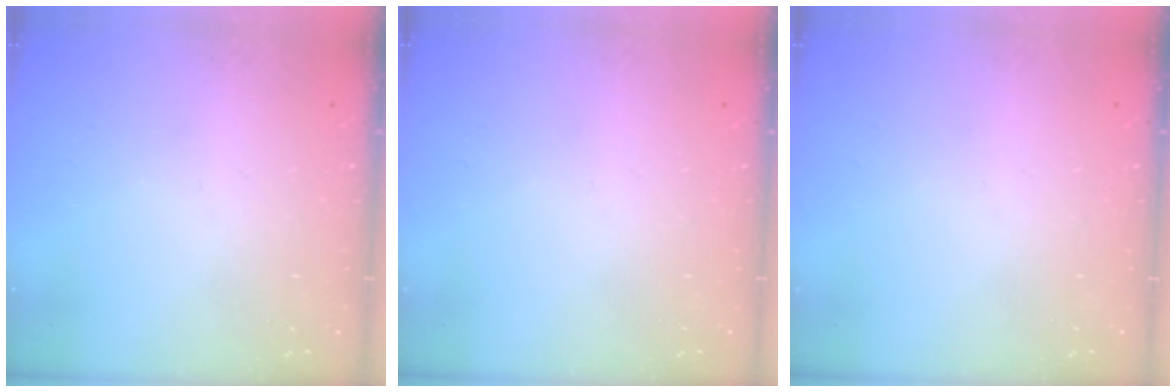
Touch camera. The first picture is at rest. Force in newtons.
{"total": 0.0}
{"total": 0.0}